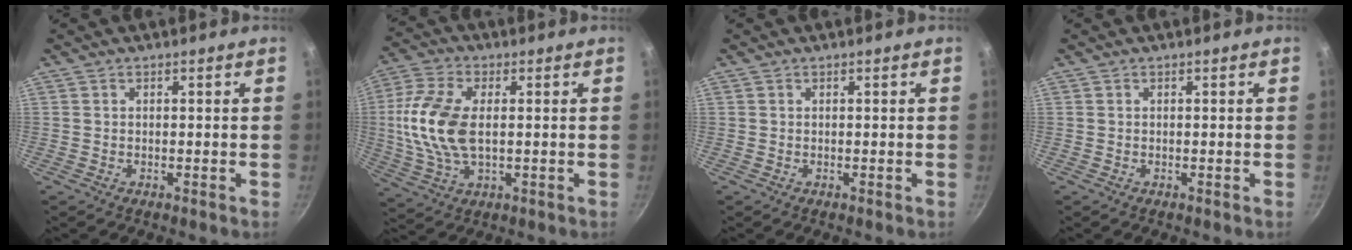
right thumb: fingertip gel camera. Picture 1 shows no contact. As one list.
[{"total": 13.6, "force": [0.6, 7.4, 11.3], "torque": [-0.234, 0.007, 0.006]}, {"total": 0.0}, {"total": 0.0}]